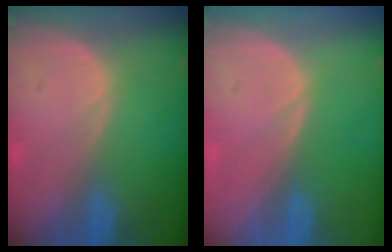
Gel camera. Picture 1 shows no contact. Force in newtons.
{"total": 0.0}